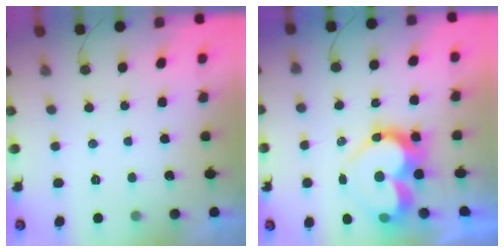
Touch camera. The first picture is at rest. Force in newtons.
{"total": 15.5, "press": 15.4, "slide": 1.5}